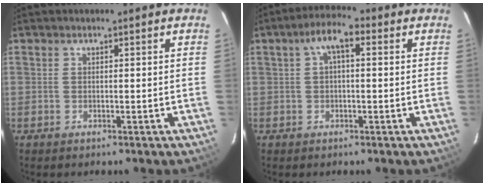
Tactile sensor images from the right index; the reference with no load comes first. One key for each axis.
{"total": 5.1, "fx": 1.1, "fy": 2.2, "fz": 4.5, "tx": -0.083, "ty": 0.021, "tz": 0.022}